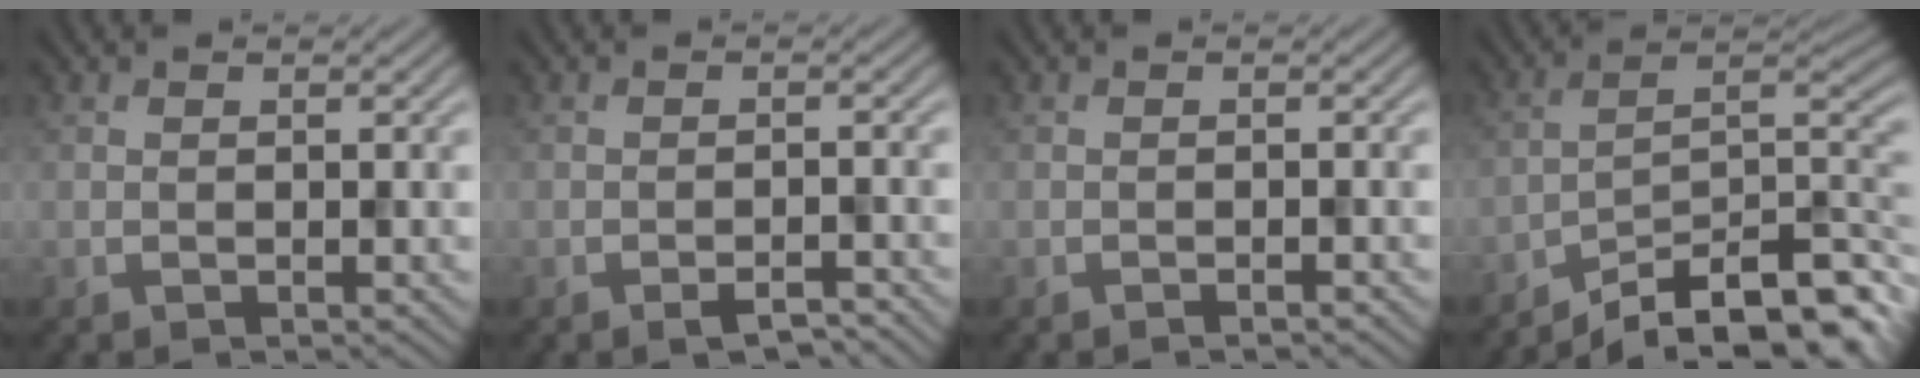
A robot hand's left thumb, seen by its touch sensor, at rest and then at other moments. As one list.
[{"total": 2.5, "force": [-1.9, 0.6, 1.5], "torque": [-0.024, 0.001, -0.032]}, {"total": 0.7, "force": [-0.6, 0.0, 0.4], "torque": [-0.005, 0.001, -0.013]}, {"total": 12.3, "force": [-9.4, 3.0, 7.2], "torque": [-0.115, 0.000, -0.164]}]